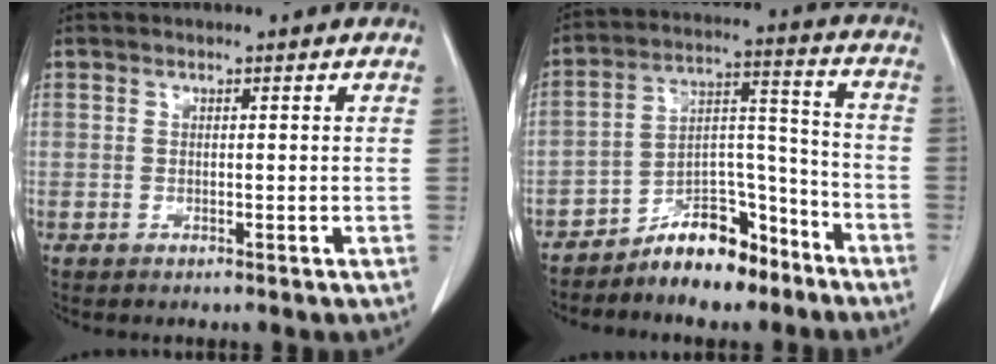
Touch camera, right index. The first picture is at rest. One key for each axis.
{"total": 10.0, "fx": -7.9, "fy": 4.3, "fz": 4.5, "tx": -0.069, "ty": 0.039, "tz": -0.137}